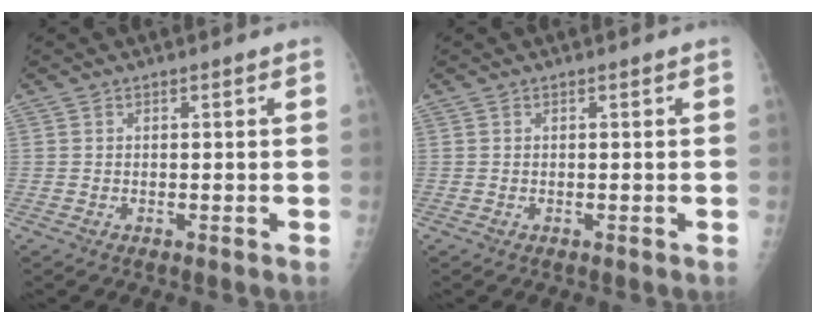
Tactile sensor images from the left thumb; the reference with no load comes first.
{"total": 0.0}